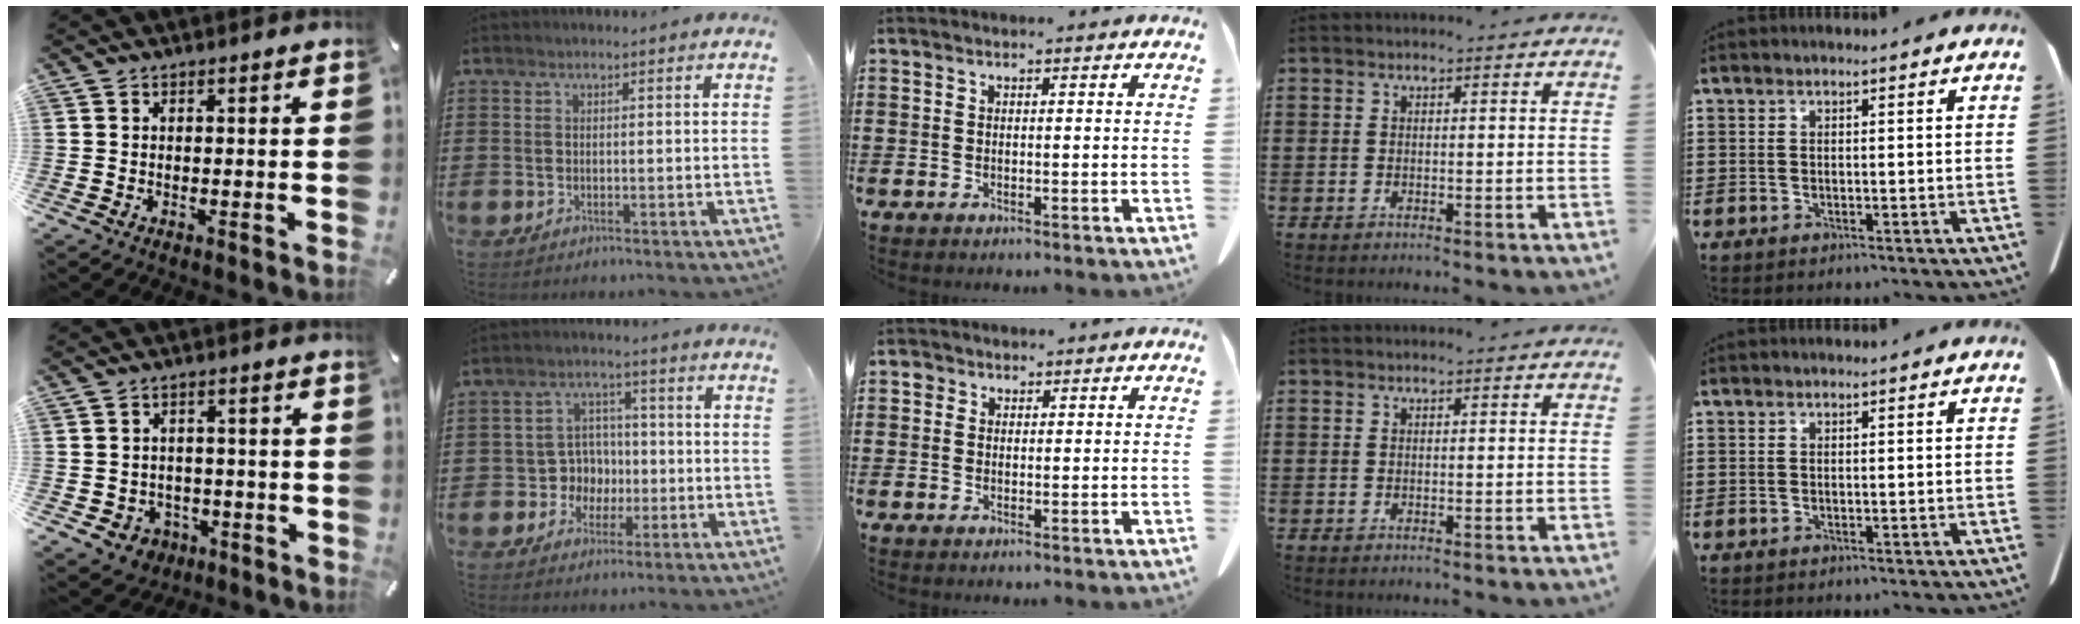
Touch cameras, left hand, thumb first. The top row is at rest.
{"thumb": {"total": 5.0, "force": [-1.9, 4.4, 1.3], "torque": [-0.024, 0.012, -0.035]}, "index": {"total": 5.4, "force": [-1.0, 5.1, 1.5], "torque": [-0.047, 0.014, -0.018]}, "middle": {"total": 1.4, "force": [0.8, 1.1, 0.3], "torque": [-0.003, -0.001, 0.015]}}